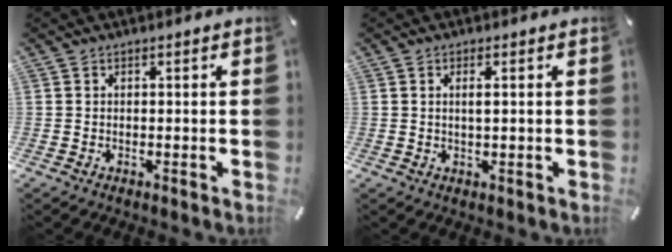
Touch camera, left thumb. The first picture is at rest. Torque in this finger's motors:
{"motor_torque": [-0.10, -0.50, -0.02, -0.06, -0.10]}